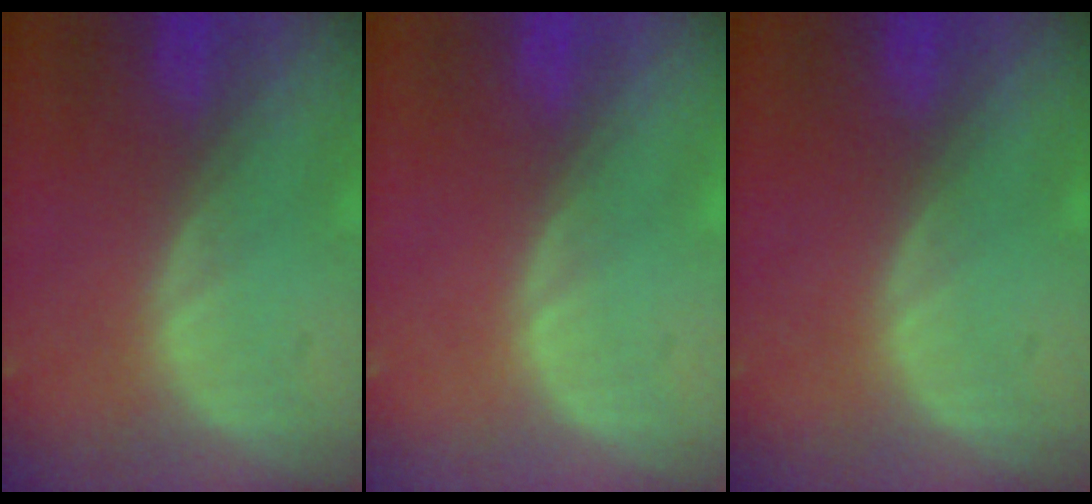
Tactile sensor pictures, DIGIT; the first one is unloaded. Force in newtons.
{"total": 0.0}
{"total": 0.0}